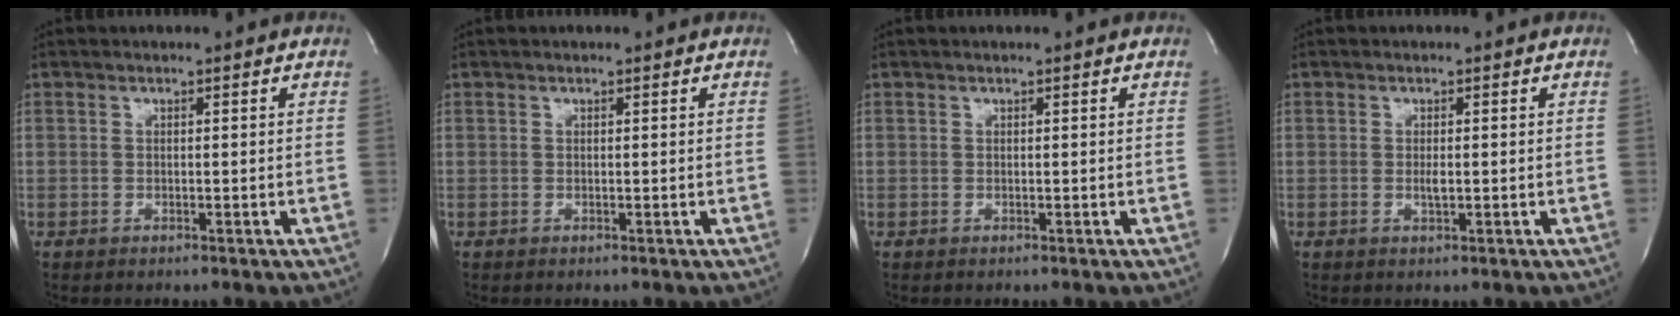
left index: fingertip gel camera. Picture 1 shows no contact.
{"total": 0.0}
{"total": 0.0}
{"total": 1.1, "force": [-0.1, 0.3, 1.0], "torque": [-0.023, -0.005, -0.002]}